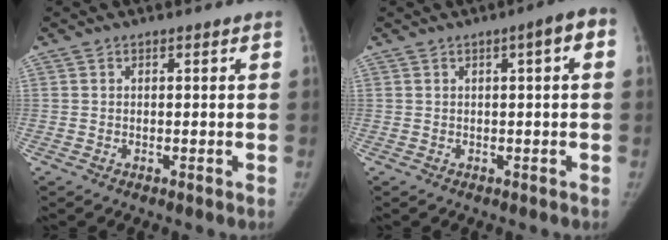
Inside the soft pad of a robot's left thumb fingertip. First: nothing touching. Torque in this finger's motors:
{"motor_torque": [0.10, 0.08, 0.04, 0.60, 0.01]}